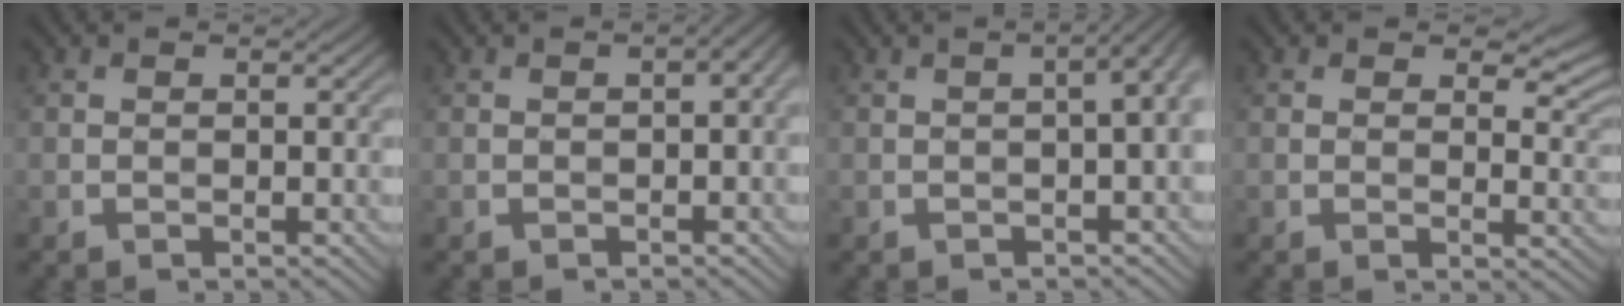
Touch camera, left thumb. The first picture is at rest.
{"total": 3.6, "force": [-0.6, 1.5, 3.2], "torque": [-0.045, -0.001, 0.000]}
{"total": 4.6, "force": [-0.1, 1.3, 4.4], "torque": [-0.050, 0.014, -0.002]}
{"total": 4.7, "force": [2.4, 2.3, 3.3], "torque": [-0.046, -0.005, 0.035]}